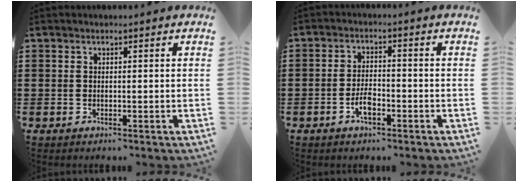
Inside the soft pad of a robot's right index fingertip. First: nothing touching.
{"total": 3.6, "force": [-1.7, 1.5, 2.8], "torque": [-0.062, 0.002, -0.035]}